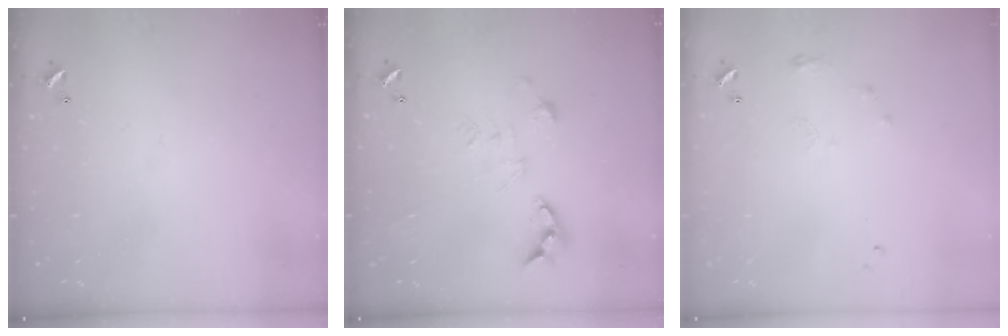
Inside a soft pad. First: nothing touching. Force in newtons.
{"total": 2.7, "press": 2.2, "slide": 1.5}
{"total": 6.3, "press": 6.3, "slide": 0.9}